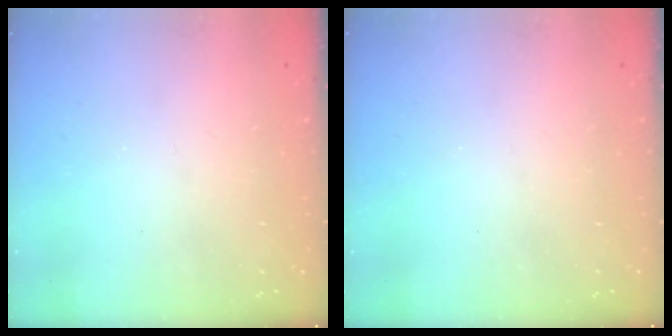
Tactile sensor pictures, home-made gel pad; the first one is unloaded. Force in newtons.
{"total": 0.0}